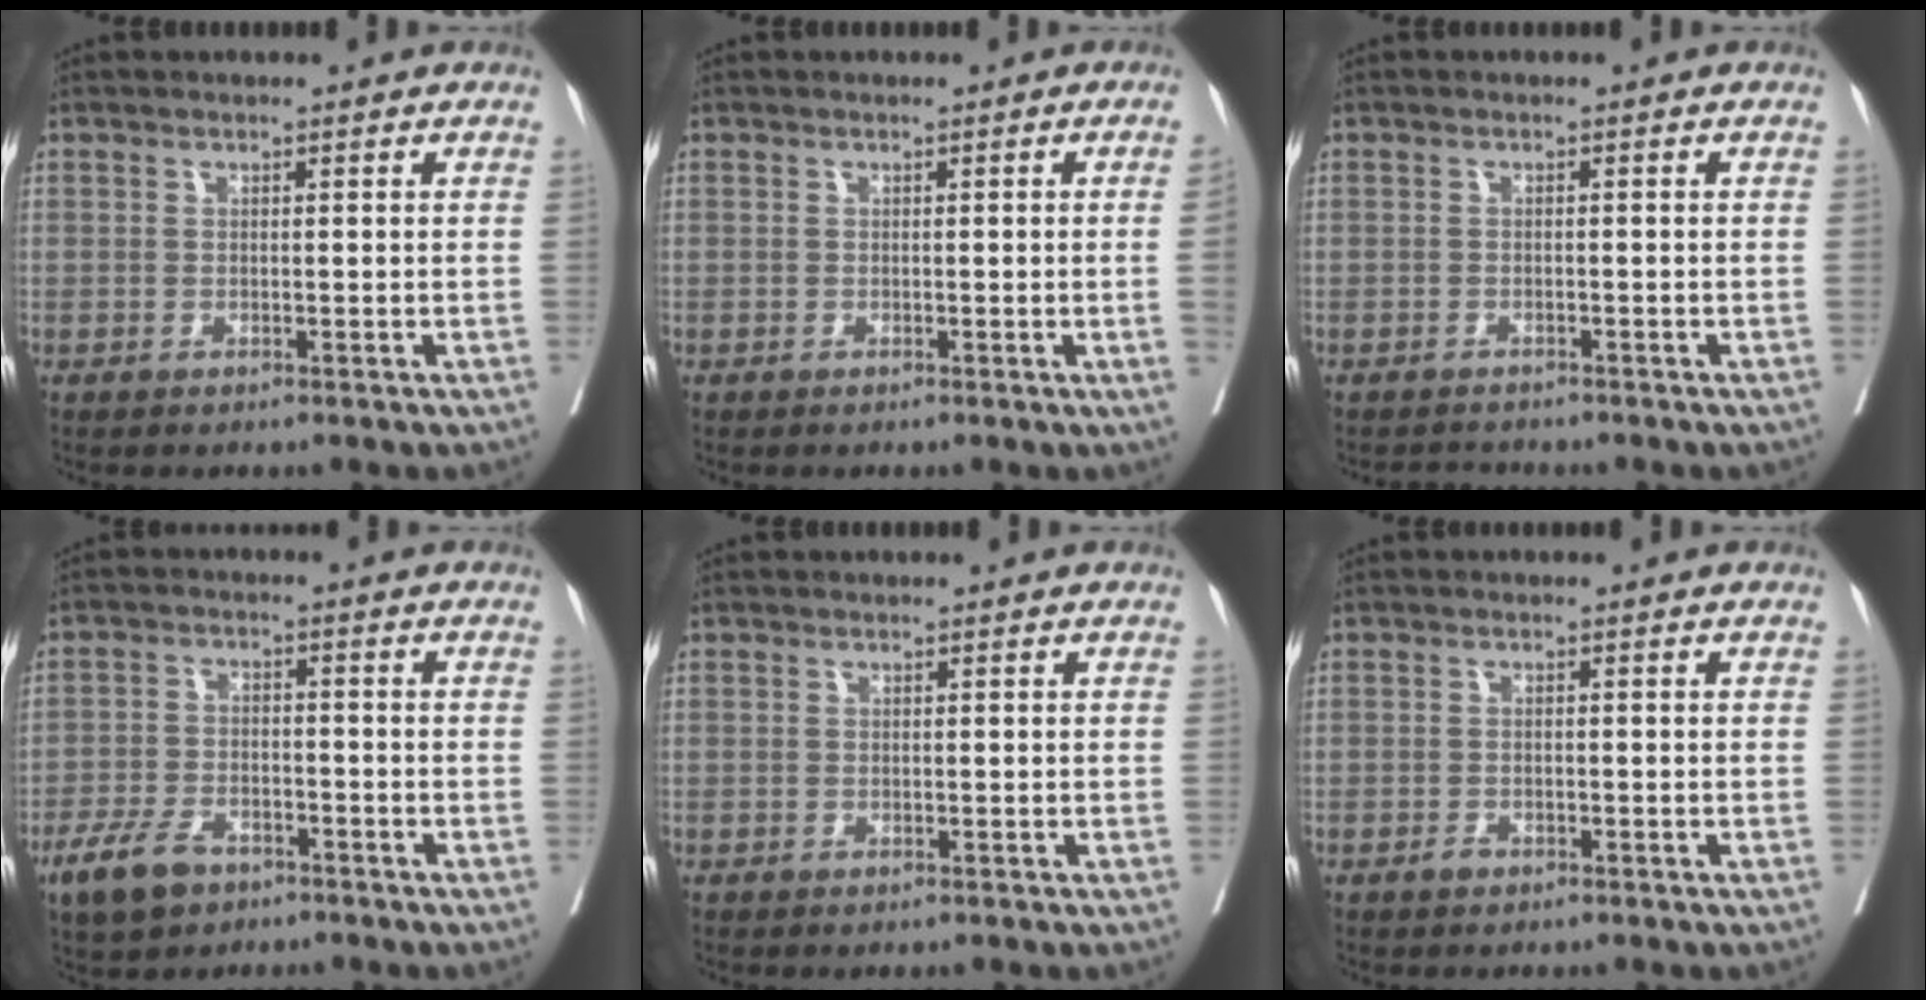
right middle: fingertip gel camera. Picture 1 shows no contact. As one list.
[{"total": 1.6, "force": [-0.2, -0.7, 1.4], "torque": [-0.020, -0.002, 0.000]}, {"total": 1.7, "force": [-1.7, 0.4, -0.2], "torque": [0.002, -0.008, -0.026]}, {"total": 6.7, "force": [-4.4, 3.5, 3.5], "torque": [-0.075, -0.002, -0.078]}, {"total": 0.0}, {"total": 1.1, "force": [-0.8, 0.6, 0.4], "torque": [-0.006, 0.002, -0.012]}]